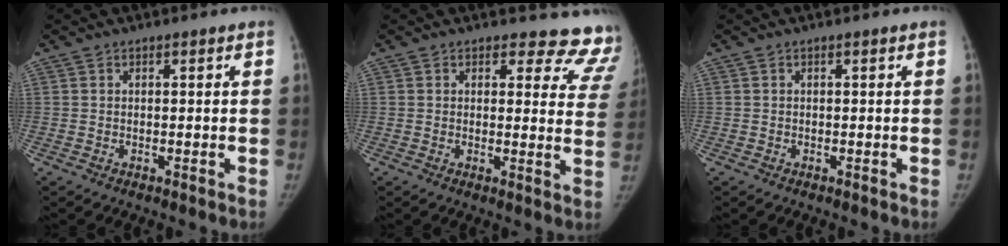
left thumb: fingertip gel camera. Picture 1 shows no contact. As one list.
[{"total": 12.5, "force": [11.8, 4.3, 0.6], "torque": [0.053, -0.104, 0.091]}, {"total": 0.0}]